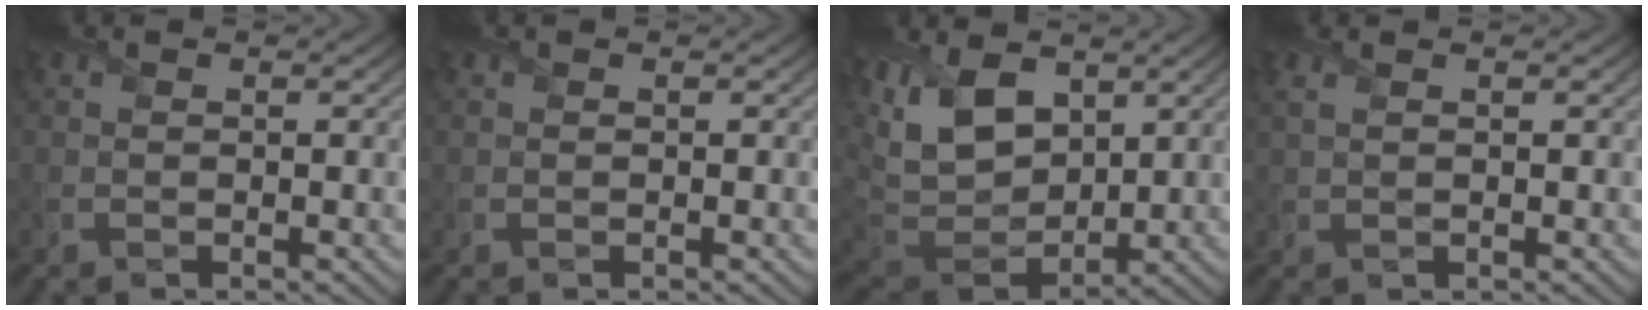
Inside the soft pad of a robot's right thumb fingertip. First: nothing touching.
{"total": 0.0}
{"total": 12.2, "force": [4.7, 7.2, 8.6], "torque": [-0.231, 0.013, 0.085]}
{"total": 1.3, "force": [0.9, 0.2, 0.9], "torque": [-0.024, 0.004, 0.021]}